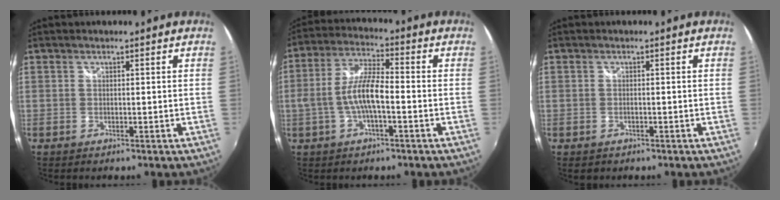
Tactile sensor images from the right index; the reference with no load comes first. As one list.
[{"total": 8.8, "force": [-2.3, 2.2, 8.2], "torque": [-0.171, 0.007, -0.040]}, {"total": 1.2, "force": [-0.6, 0.9, 0.6], "torque": [-0.014, -0.003, -0.008]}]